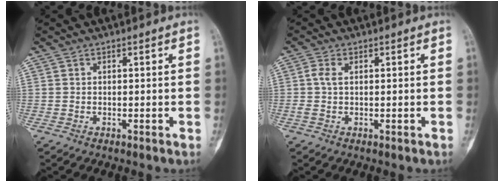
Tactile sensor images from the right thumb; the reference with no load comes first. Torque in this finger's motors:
{"motor_torque": [0.37, 0.15, 0.24, -0.09, 0.12]}